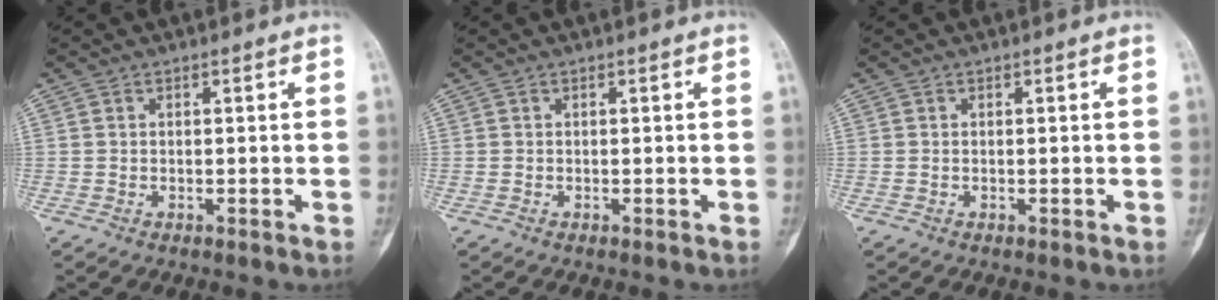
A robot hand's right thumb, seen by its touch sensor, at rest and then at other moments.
{"total": 0.0}
{"total": 0.0}